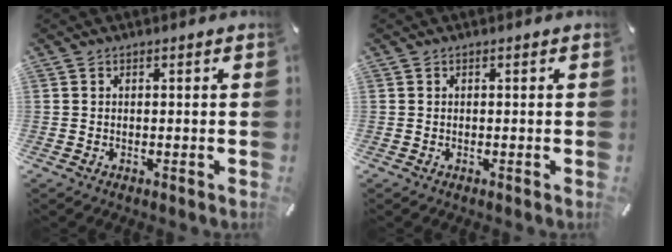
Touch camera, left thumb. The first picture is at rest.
{"total": 0.0}